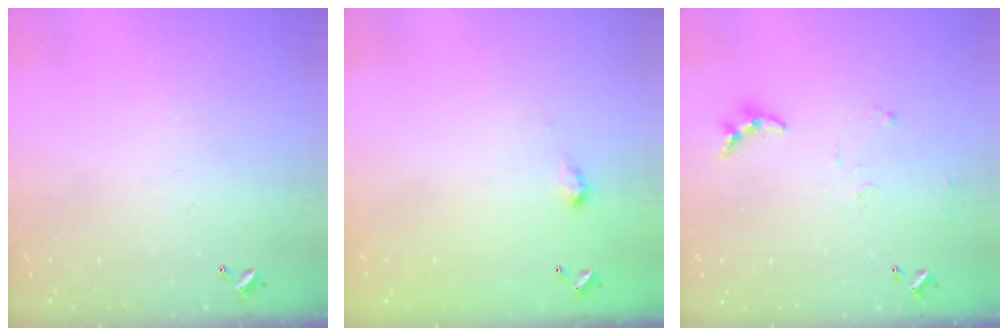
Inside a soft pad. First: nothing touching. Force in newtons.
{"total": 2.0, "press": 2.0, "slide": 0.3}
{"total": 7.9, "press": 7.9, "slide": 0.5}